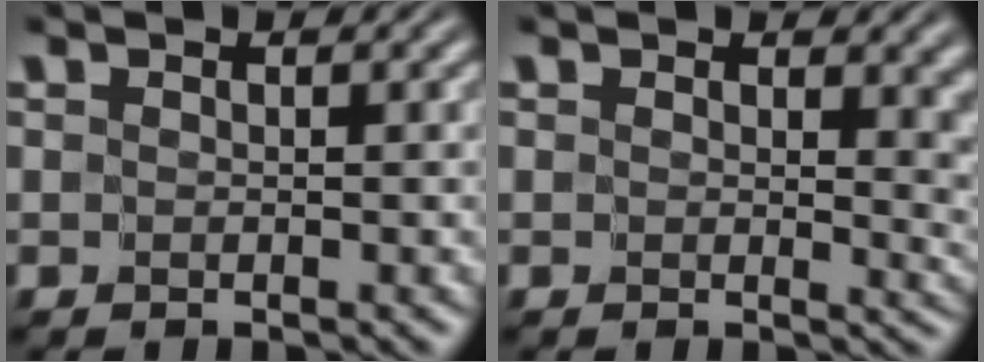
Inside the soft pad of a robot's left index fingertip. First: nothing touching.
{"total": 4.6, "force": [1.0, 2.9, 3.4], "torque": [-0.024, -0.011, 0.020]}